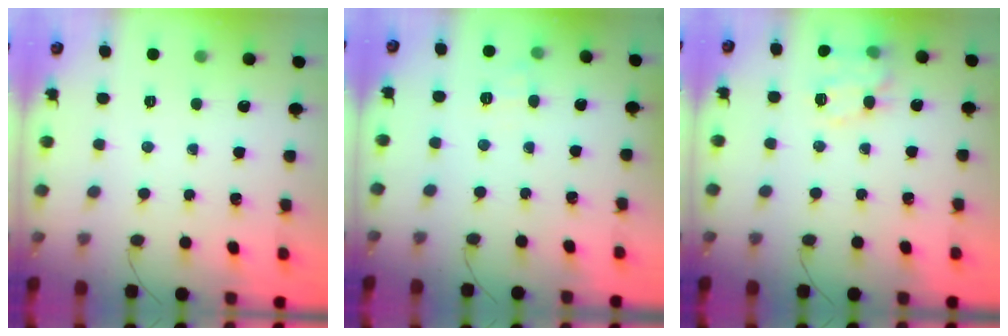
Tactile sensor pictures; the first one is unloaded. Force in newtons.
{"total": 6.9, "press": 6.7, "slide": 1.8}
{"total": 12.9, "press": 12.9, "slide": 1.0}